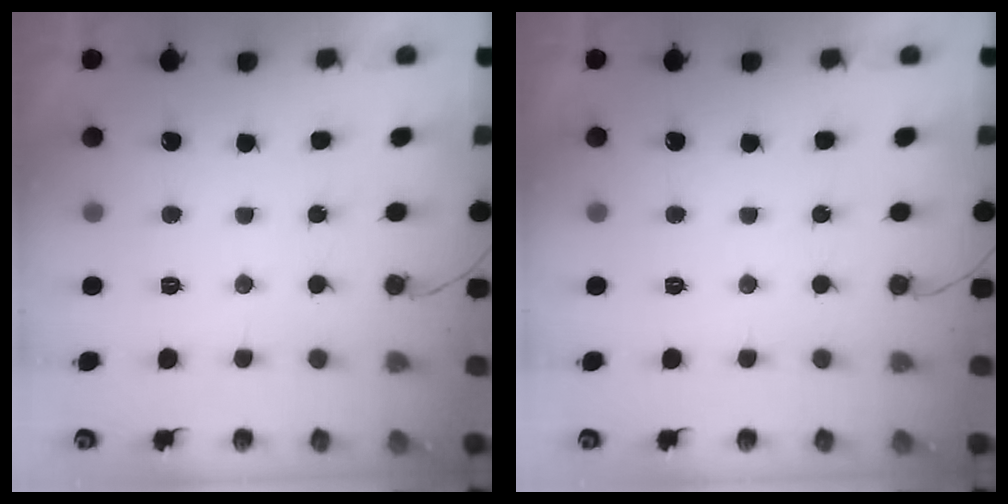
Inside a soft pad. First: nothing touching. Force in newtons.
{"total": 0.0}